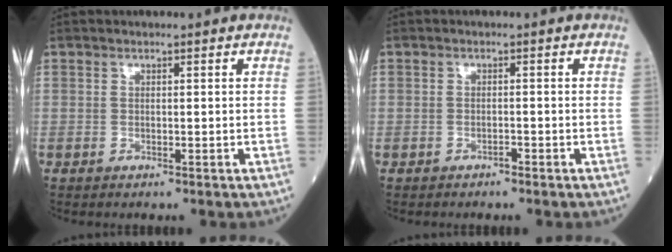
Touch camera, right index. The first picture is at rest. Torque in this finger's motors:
{"motor_torque": [0.14, -0.18, 0.08, 0.02]}